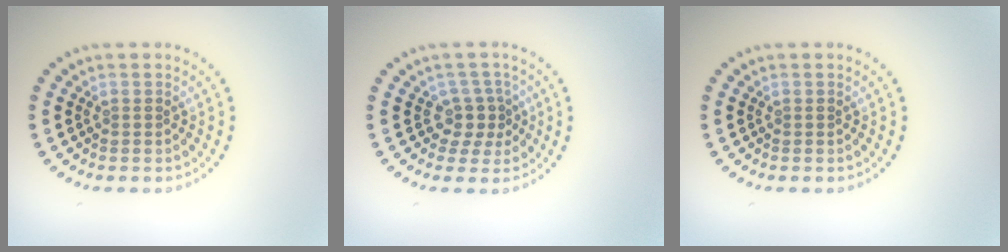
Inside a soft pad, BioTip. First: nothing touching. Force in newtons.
{"total": 2.5, "press": 1.8, "slide": 1.8}
{"total": 0.0}